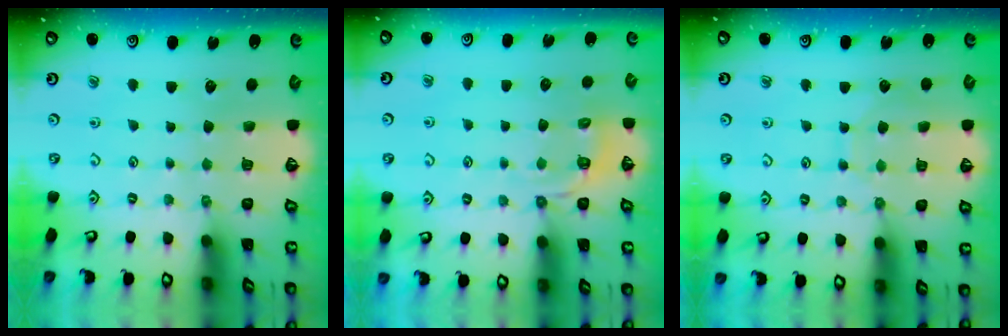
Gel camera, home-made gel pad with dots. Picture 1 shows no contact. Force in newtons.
{"total": 3.8, "press": 3.5, "slide": 1.5}
{"total": 7.1, "press": 7.1, "slide": 0.5}